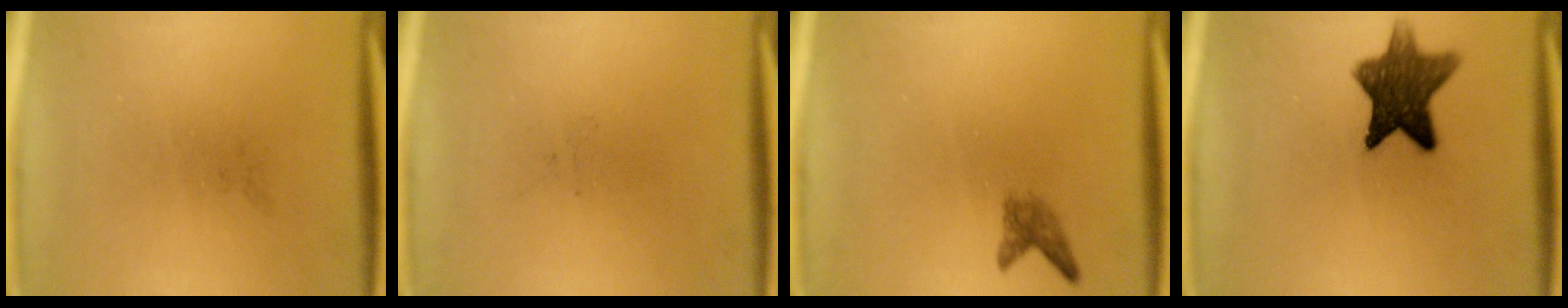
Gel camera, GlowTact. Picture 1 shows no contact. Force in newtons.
{"total": 0.0}
{"total": 1.8}
{"total": 10.4}